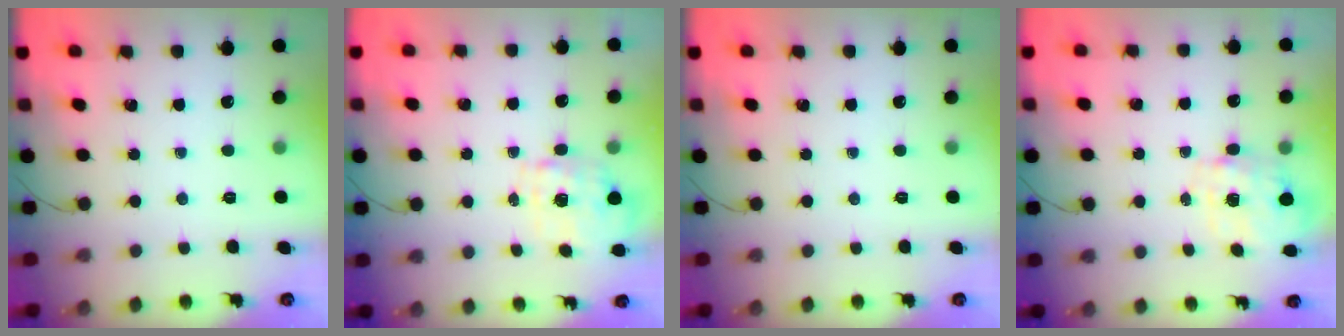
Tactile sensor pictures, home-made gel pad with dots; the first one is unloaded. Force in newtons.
{"total": 1.6, "press": 1.5, "slide": 0.5}
{"total": 0.0}
{"total": 4.0, "press": 3.9, "slide": 0.9}